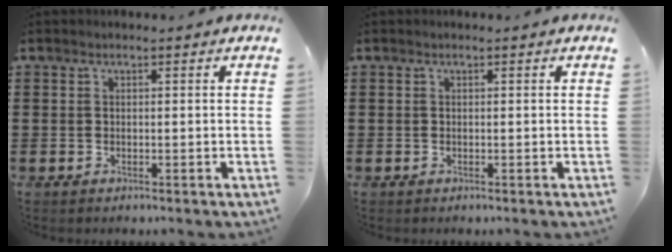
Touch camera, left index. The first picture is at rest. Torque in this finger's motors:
{"motor_torque": [0.00, 0.00, 0.00, 0.00]}